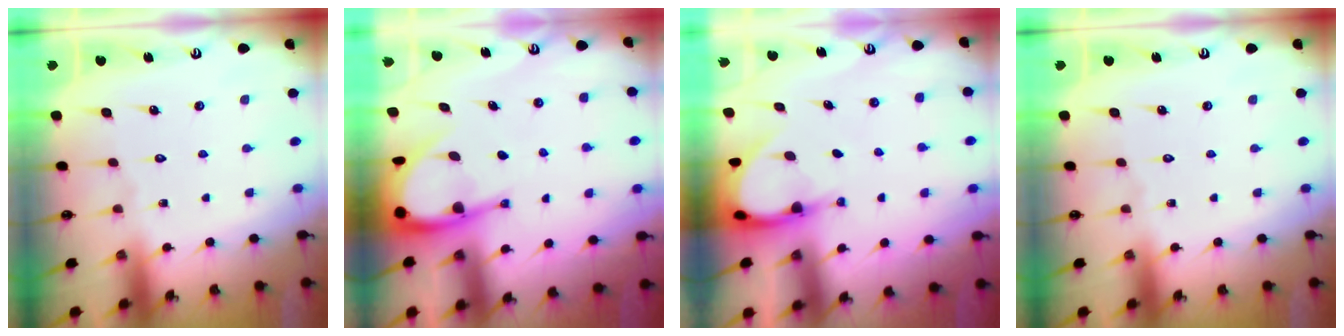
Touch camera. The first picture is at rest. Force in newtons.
{"total": 7.5, "press": 7.5, "slide": 0.9}
{"total": 4.0, "press": 4.0, "slide": 0.4}
{"total": 0.0}